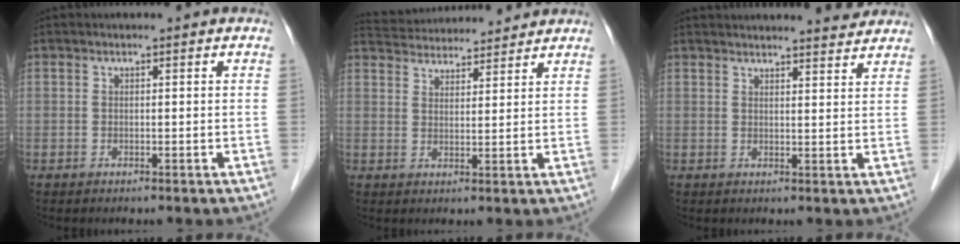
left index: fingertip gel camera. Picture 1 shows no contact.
{"total": 11.8, "force": [11.3, 1.8, 2.7], "torque": [-0.049, 0.034, 0.169]}
{"total": 9.5, "force": [9.2, 0.7, 2.2], "torque": [-0.025, 0.009, 0.105]}